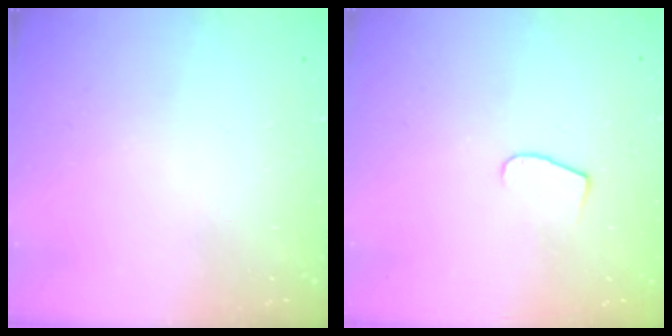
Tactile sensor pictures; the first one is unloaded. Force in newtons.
{"total": 5.5, "press": 5.5, "slide": 0.5}